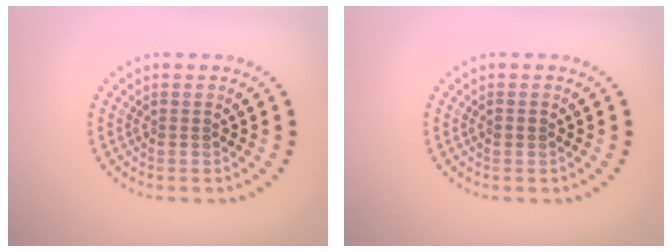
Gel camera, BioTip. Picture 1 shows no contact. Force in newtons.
{"total": 0.8, "press": 0.8, "slide": 0.1}